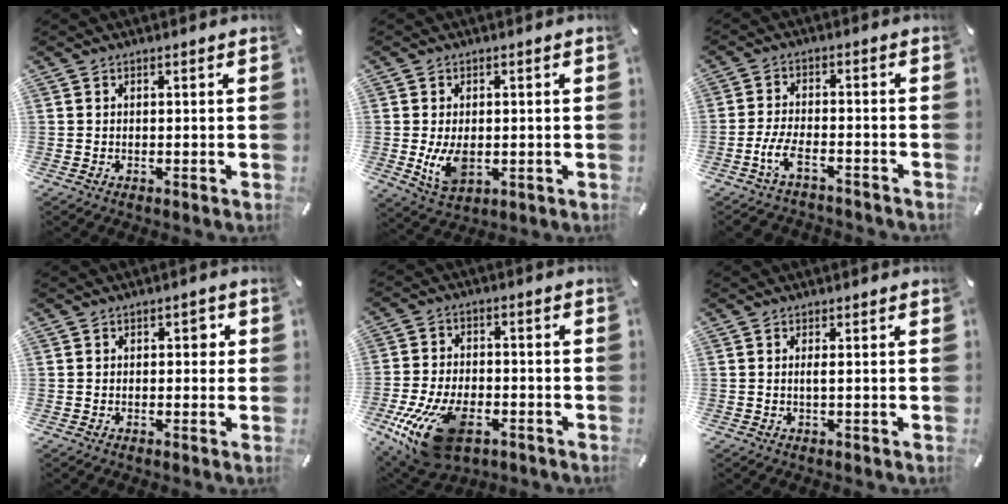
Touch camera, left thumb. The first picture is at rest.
{"total": 7.0, "force": [-0.6, 4.6, 5.2], "torque": [-0.123, -0.009, -0.014]}
{"total": 6.9, "force": [-4.0, 3.0, 4.7], "torque": [-0.107, 0.009, -0.076]}
{"total": 2.1, "force": [0.2, 1.4, 1.6], "torque": [-0.017, 0.004, -0.005]}
{"total": 18.0, "force": [-8.2, 9.9, 12.6], "torque": [-0.241, 0.031, -0.133]}
{"total": 1.4, "force": [0.1, 0.0, 1.4], "torque": [-0.029, -0.004, 0.001]}